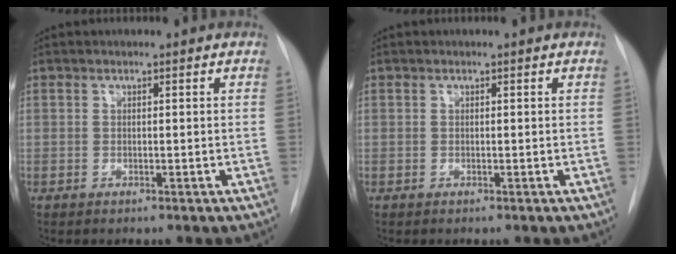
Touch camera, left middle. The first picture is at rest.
{"total": 0.0}